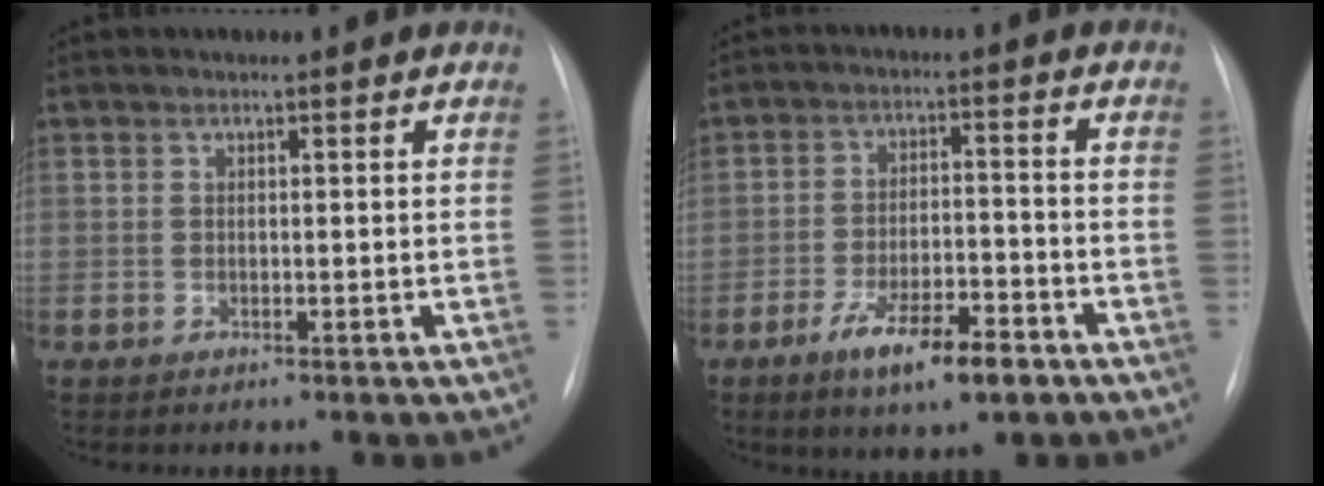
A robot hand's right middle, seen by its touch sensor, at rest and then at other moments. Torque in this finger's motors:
{"motor_torque": [1.18, -0.96, 0.28, 0.06]}